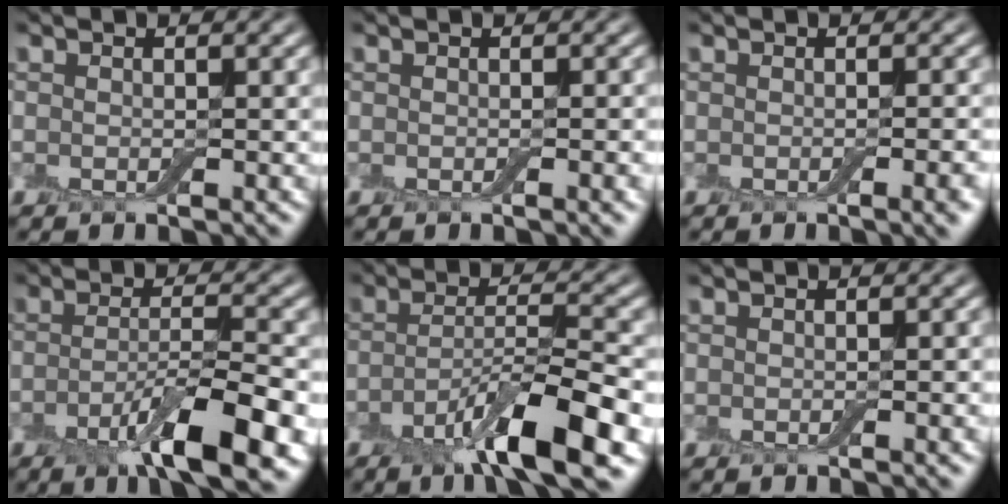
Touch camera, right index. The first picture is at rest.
{"total": 1.8, "force": [-0.3, 0.5, 1.7], "torque": [-0.014, 0.001, -0.004]}
{"total": 2.9, "force": [-0.8, 1.0, 2.6], "torque": [-0.023, 0.002, -0.011]}
{"total": 7.7, "force": [-3.6, 1.7, 6.6], "torque": [-0.107, 0.001, -0.064]}
{"total": 7.8, "force": [-4.0, 1.6, 6.5], "torque": [-0.109, 0.005, -0.075]}
{"total": 1.1, "force": [-0.2, 0.3, 1.1], "torque": [-0.010, 0.001, -0.003]}